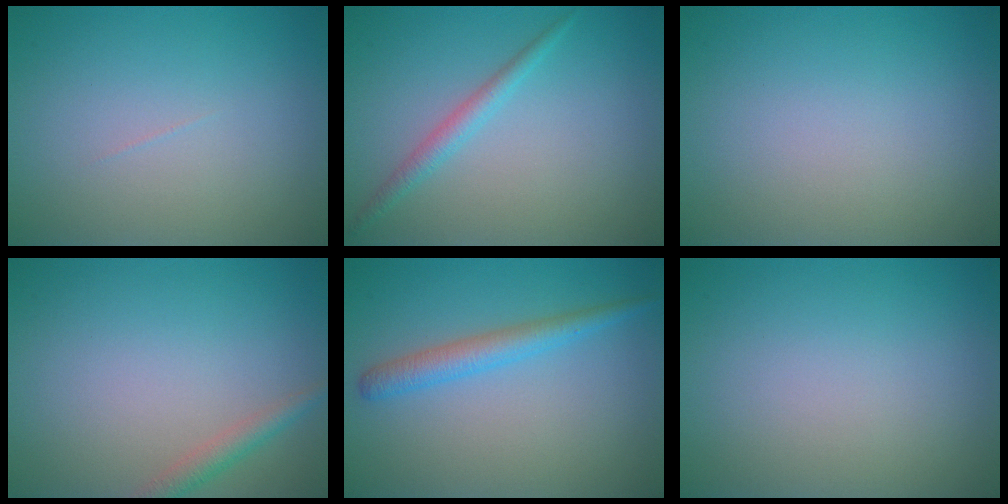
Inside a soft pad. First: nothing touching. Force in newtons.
{"total": 1.7, "press": 1.7, "slide": 0.1}
{"total": 0.0}
{"total": 1.8, "press": 1.8, "slide": 0.1}
{"total": 2.6, "press": 2.6, "slide": 0.1}
{"total": 0.0}